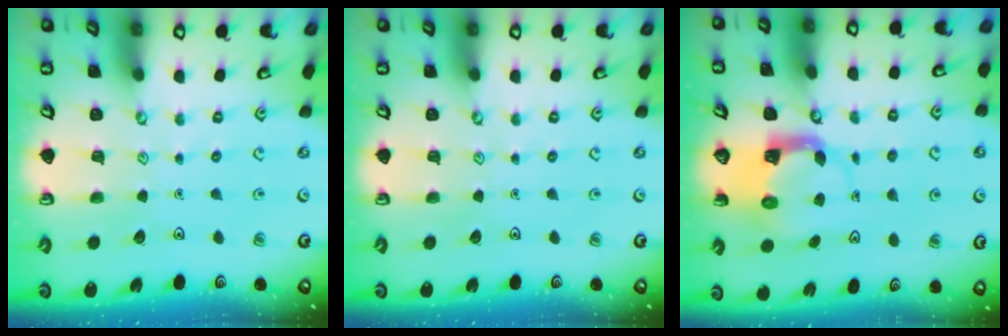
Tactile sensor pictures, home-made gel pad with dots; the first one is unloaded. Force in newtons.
{"total": 0.0}
{"total": 4.0, "press": 4.0, "slide": 0.5}